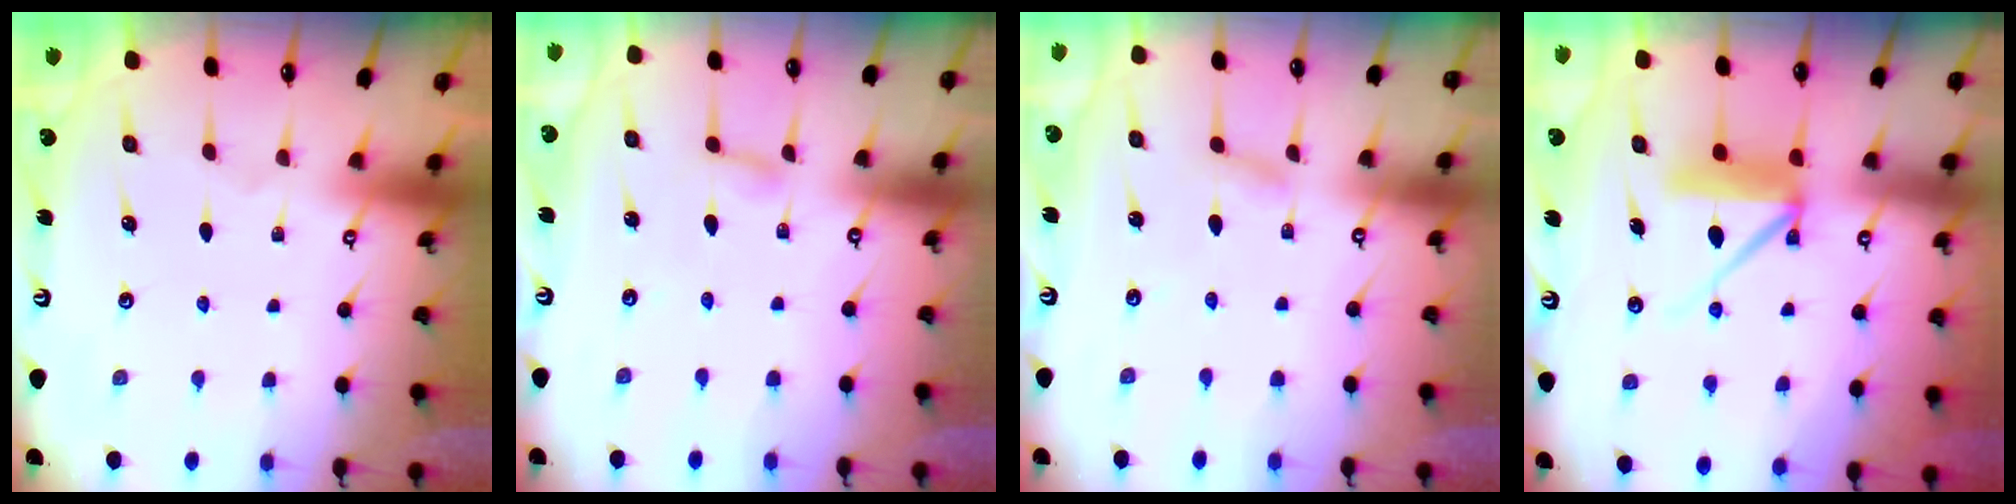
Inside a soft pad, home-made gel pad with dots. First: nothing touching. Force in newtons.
{"total": 3.0, "press": 3.0, "slide": 0.3}
{"total": 2.8, "press": 2.8, "slide": 0.3}
{"total": 8.9, "press": 8.9, "slide": 0.9}